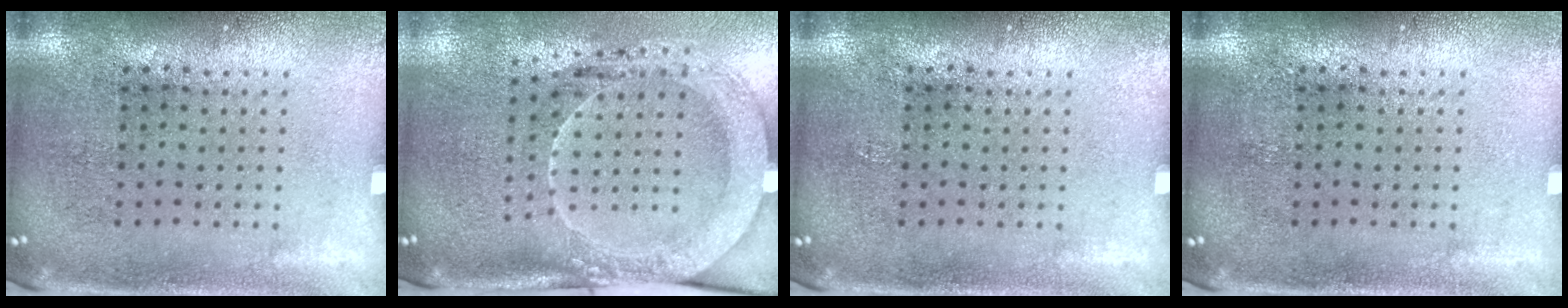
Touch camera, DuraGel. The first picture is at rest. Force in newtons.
{"total": 2.0, "press": 2.0, "slide": 0.3}
{"total": 0.0}
{"total": 0.0}